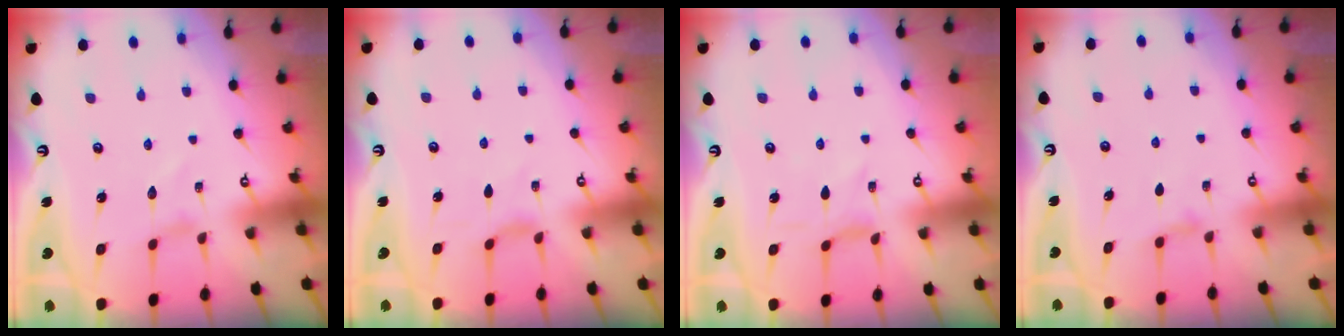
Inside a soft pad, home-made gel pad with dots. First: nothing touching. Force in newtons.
{"total": 2.6, "press": 2.6, "slide": 0.4}
{"total": 0.0}
{"total": 2.4, "press": 2.4, "slide": 0.5}